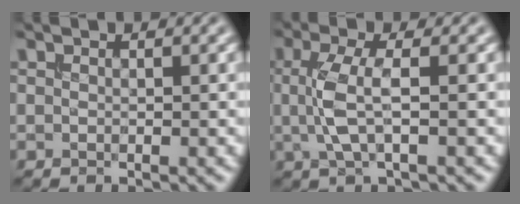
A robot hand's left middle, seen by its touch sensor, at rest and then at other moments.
{"total": 3.3, "force": [0.1, 0.9, 3.2], "torque": [-0.075, -0.001, 0.002]}